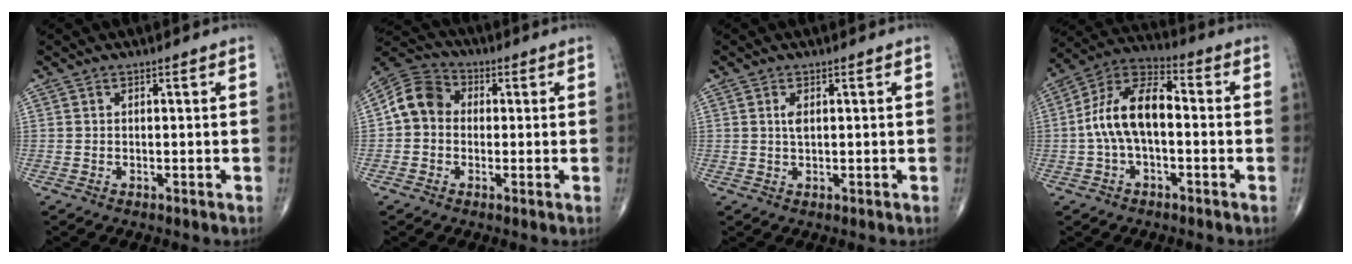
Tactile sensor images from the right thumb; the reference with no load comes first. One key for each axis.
{"total": 8.5, "fx": 0.1, "fy": 7.2, "fz": 4.6, "tx": -0.072, "ty": 0.028, "tz": -0.013}
{"total": 1.8, "fx": 0.5, "fy": 0.8, "fz": 1.5, "tx": -0.030, "ty": 0.000, "tz": 0.013}
{"total": 12.8, "fx": -0.7, "fy": 6.6, "fz": 11.0, "tx": -0.206, "ty": 0.044, "tz": -0.023}